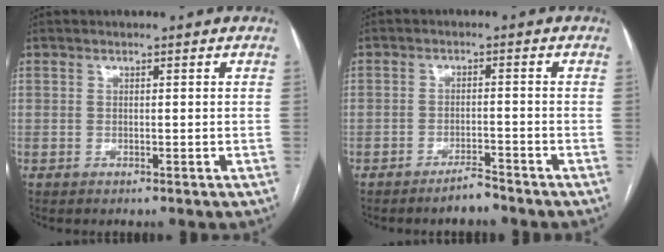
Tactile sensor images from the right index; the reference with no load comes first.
{"total": 3.0, "force": [-2.7, 0.4, 1.2], "torque": [-0.017, 0.000, -0.045]}